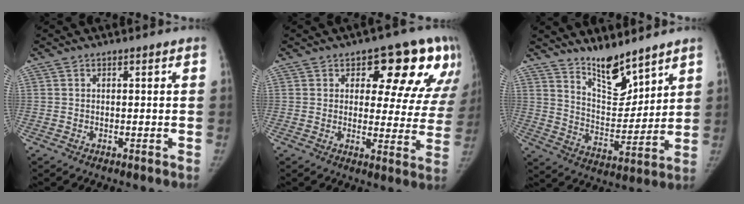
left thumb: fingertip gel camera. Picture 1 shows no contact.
{"total": 16.3, "force": [8.5, 8.2, 11.2], "torque": [-0.072, -0.032, 0.100]}
{"total": 11.3, "force": [9.1, 3.7, 5.4], "torque": [-0.063, -0.081, 0.171]}